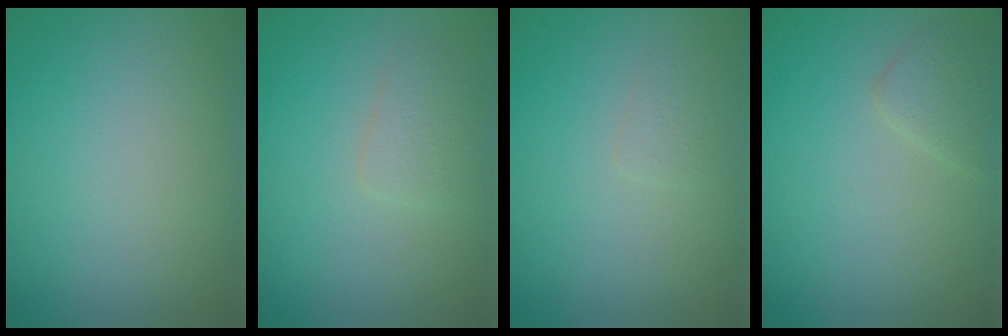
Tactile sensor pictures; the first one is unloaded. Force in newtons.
{"total": 1.5, "press": 1.5, "slide": 0.1}
{"total": 0.7, "press": 0.7, "slide": 0.1}
{"total": 1.6, "press": 1.6, "slide": 0.1}